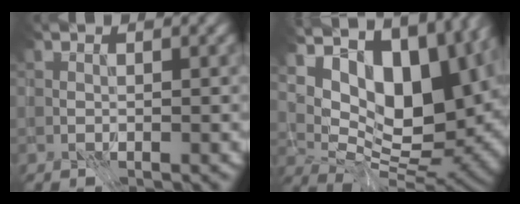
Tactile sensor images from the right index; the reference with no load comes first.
{"total": 17.9, "force": [8.2, 9.6, 12.7], "torque": [-0.201, 0.054, 0.152]}